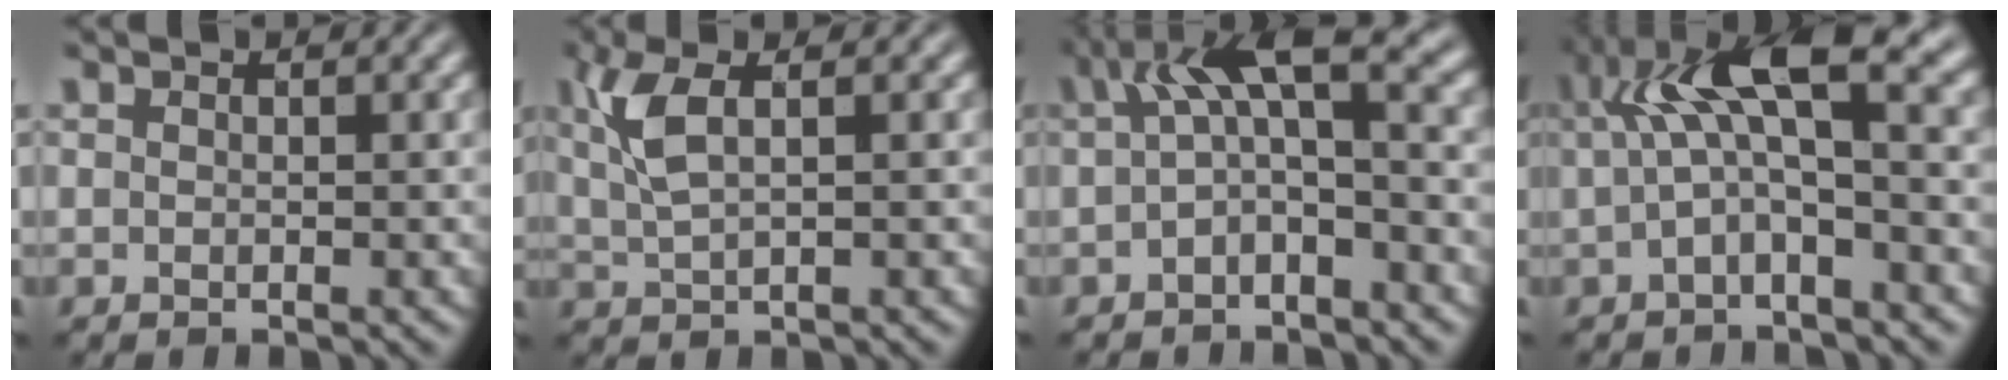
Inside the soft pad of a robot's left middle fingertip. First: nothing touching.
{"total": 3.6, "force": [1.3, 1.3, 3.2], "torque": [-0.078, 0.003, 0.029]}
{"total": 5.6, "force": [0.8, 1.8, 5.2], "torque": [-0.086, 0.018, 0.003]}
{"total": 7.1, "force": [1.6, 2.0, 6.6], "torque": [-0.126, 0.015, 0.022]}